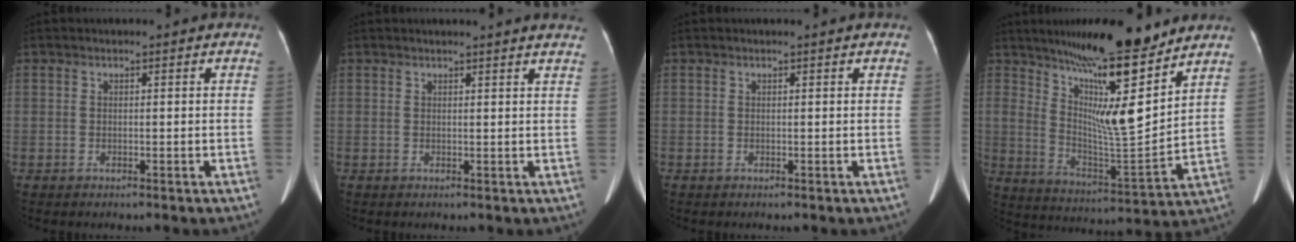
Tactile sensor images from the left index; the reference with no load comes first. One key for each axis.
{"total": 7.0, "fx": 6.5, "fy": -0.3, "fz": 2.3, "tx": -0.028, "ty": 0.004, "tz": 0.052}
{"total": 0.0}
{"total": 16.9, "fx": 11.9, "fy": 1.3, "fz": 11.9, "tx": -0.193, "ty": -0.027, "tz": 0.205}